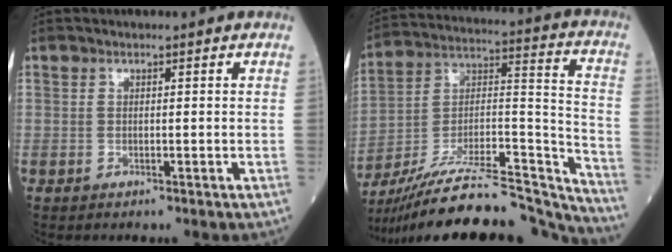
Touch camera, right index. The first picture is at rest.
{"total": 27.9, "force": [-25.5, 3.1, 11.0], "torque": [-0.142, 0.016, -0.393]}